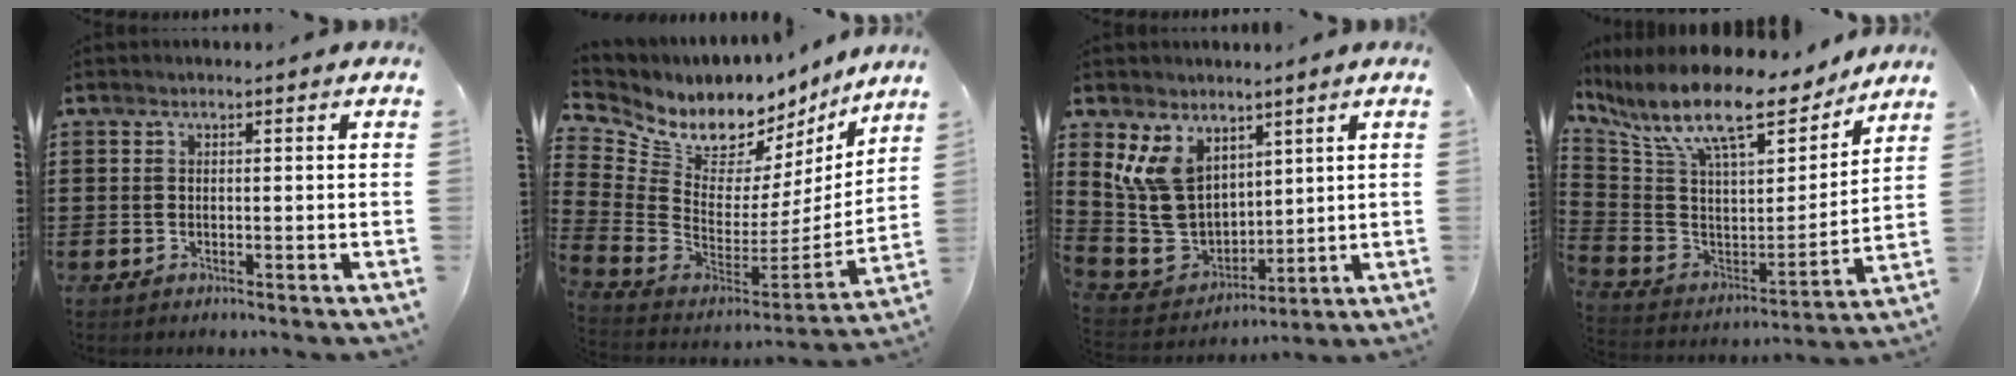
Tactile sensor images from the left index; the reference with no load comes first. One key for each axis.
{"total": 7.3, "fx": 5.8, "fy": 3.8, "fz": 2.2, "tx": -0.085, "ty": -0.063, "tz": 0.103}
{"total": 10.4, "fx": 4.9, "fy": 7.8, "fz": 4.7, "tx": -0.147, "ty": -0.012, "tz": 0.101}
{"total": 14.3, "fx": 10.7, "fy": 3.7, "fz": 8.8, "tx": -0.198, "ty": -0.062, "tz": 0.182}